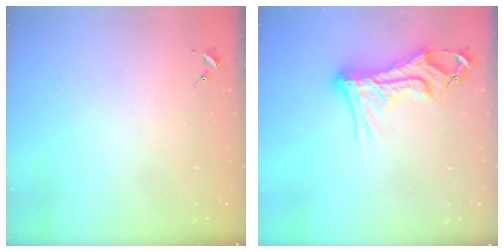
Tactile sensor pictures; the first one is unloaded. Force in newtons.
{"total": 15.4, "press": 15.3, "slide": 1.4}